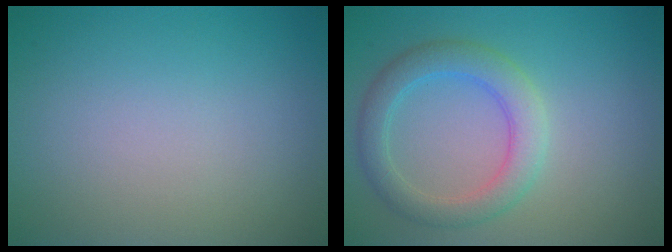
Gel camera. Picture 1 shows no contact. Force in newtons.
{"total": 3.7, "press": 3.7, "slide": 0.2}